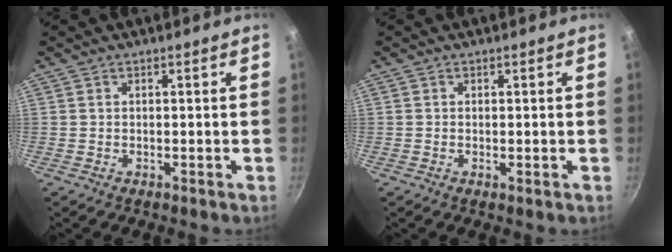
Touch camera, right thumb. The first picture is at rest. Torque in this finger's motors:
{"motor_torque": [-0.56, 0.04, -0.29, -0.01, -0.02]}